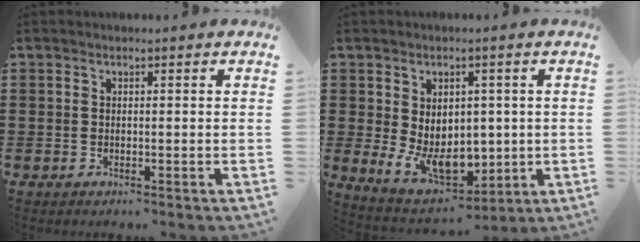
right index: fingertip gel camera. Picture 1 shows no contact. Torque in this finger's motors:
{"motor_torque": [2.08, 0.06, 0.77, 0.21]}